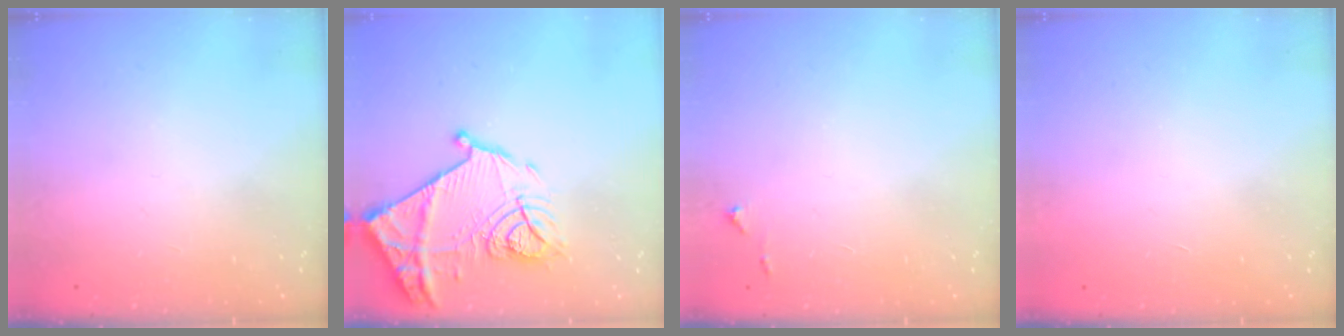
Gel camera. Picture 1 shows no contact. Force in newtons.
{"total": 18.1, "press": 18.0, "slide": 1.6}
{"total": 4.3, "press": 4.2, "slide": 0.7}
{"total": 1.7, "press": 1.7, "slide": 0.1}